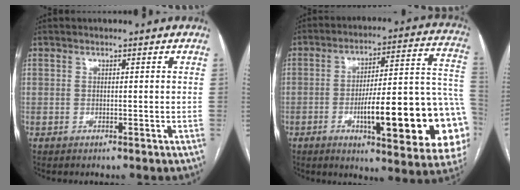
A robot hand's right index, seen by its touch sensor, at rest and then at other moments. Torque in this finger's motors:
{"motor_torque": [2.14, 0.00, 1.05, 0.21]}